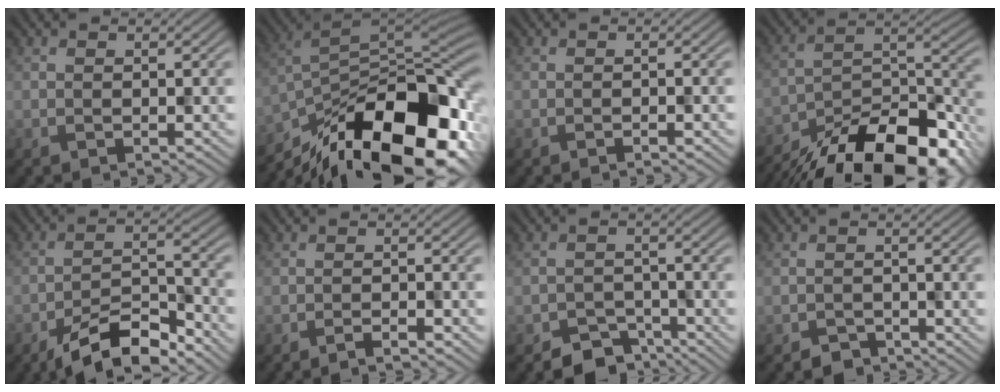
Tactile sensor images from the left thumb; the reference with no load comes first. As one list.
[{"total": 18.7, "force": [-10.9, 8.1, 12.8], "torque": [-0.218, -0.024, -0.174]}, {"total": 0.9, "force": [-0.6, 0.1, 0.6], "torque": [-0.011, 0.002, -0.010]}, {"total": 17.8, "force": [-13.9, 6.2, 9.2], "torque": [-0.179, -0.023, -0.211]}, {"total": 9.4, "force": [-6.9, 2.8, 5.7], "torque": [-0.095, 0.003, -0.132]}, {"total": 1.9, "force": [-1.4, 0.1, 1.2], "torque": [-0.020, 0.006, -0.030]}, {"total": 4.4, "force": [-3.5, 2.3, 1.3], "torque": [-0.017, -0.004, -0.064]}, {"total": 1.9, "force": [-1.6, 0.9, 0.3], "torque": [-0.003, 0.003, -0.032]}]